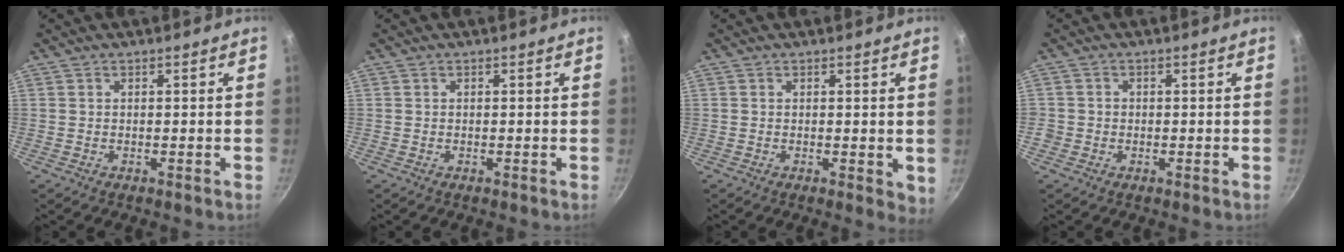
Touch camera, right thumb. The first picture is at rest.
{"total": 0.0}
{"total": 2.7, "force": [0.2, 1.1, 2.5], "torque": [-0.026, -0.009, 0.002]}
{"total": 1.7, "force": [-0.6, 1.6, 0.4], "torque": [-0.002, 0.005, -0.011]}